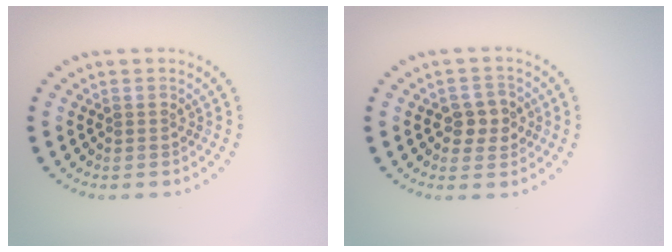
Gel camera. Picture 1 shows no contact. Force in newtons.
{"total": 2.6, "press": 2.6, "slide": 0.4}